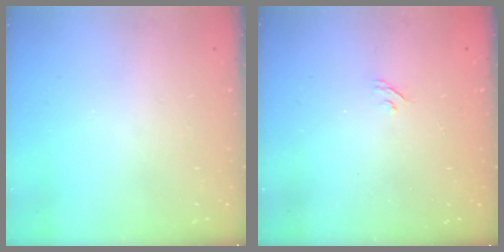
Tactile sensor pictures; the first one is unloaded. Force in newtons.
{"total": 2.2, "press": 1.9, "slide": 1.1}